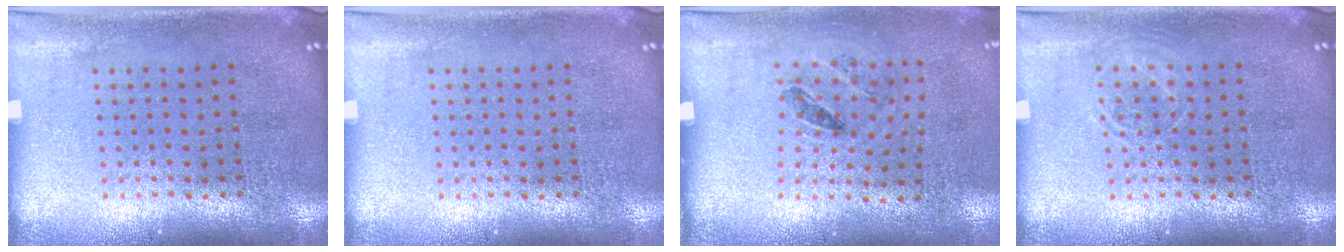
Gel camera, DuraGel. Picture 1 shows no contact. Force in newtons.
{"total": 0.0}
{"total": 1.2, "press": 0.8, "slide": 1.0}
{"total": 1.1, "press": 1.1, "slide": 0.2}